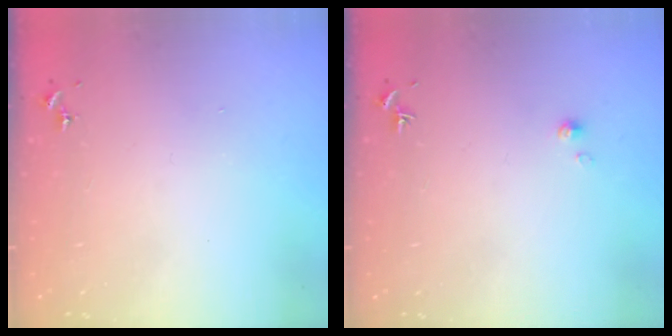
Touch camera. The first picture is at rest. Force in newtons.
{"total": 2.0, "press": 1.9, "slide": 0.2}